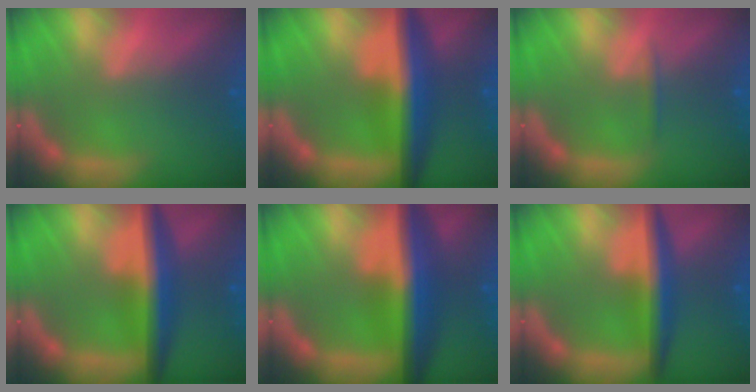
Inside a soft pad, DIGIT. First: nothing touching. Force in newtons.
{"total": 8.5}
{"total": 0.9}
{"total": 7.0}
{"total": 10.1}
{"total": 5.5}